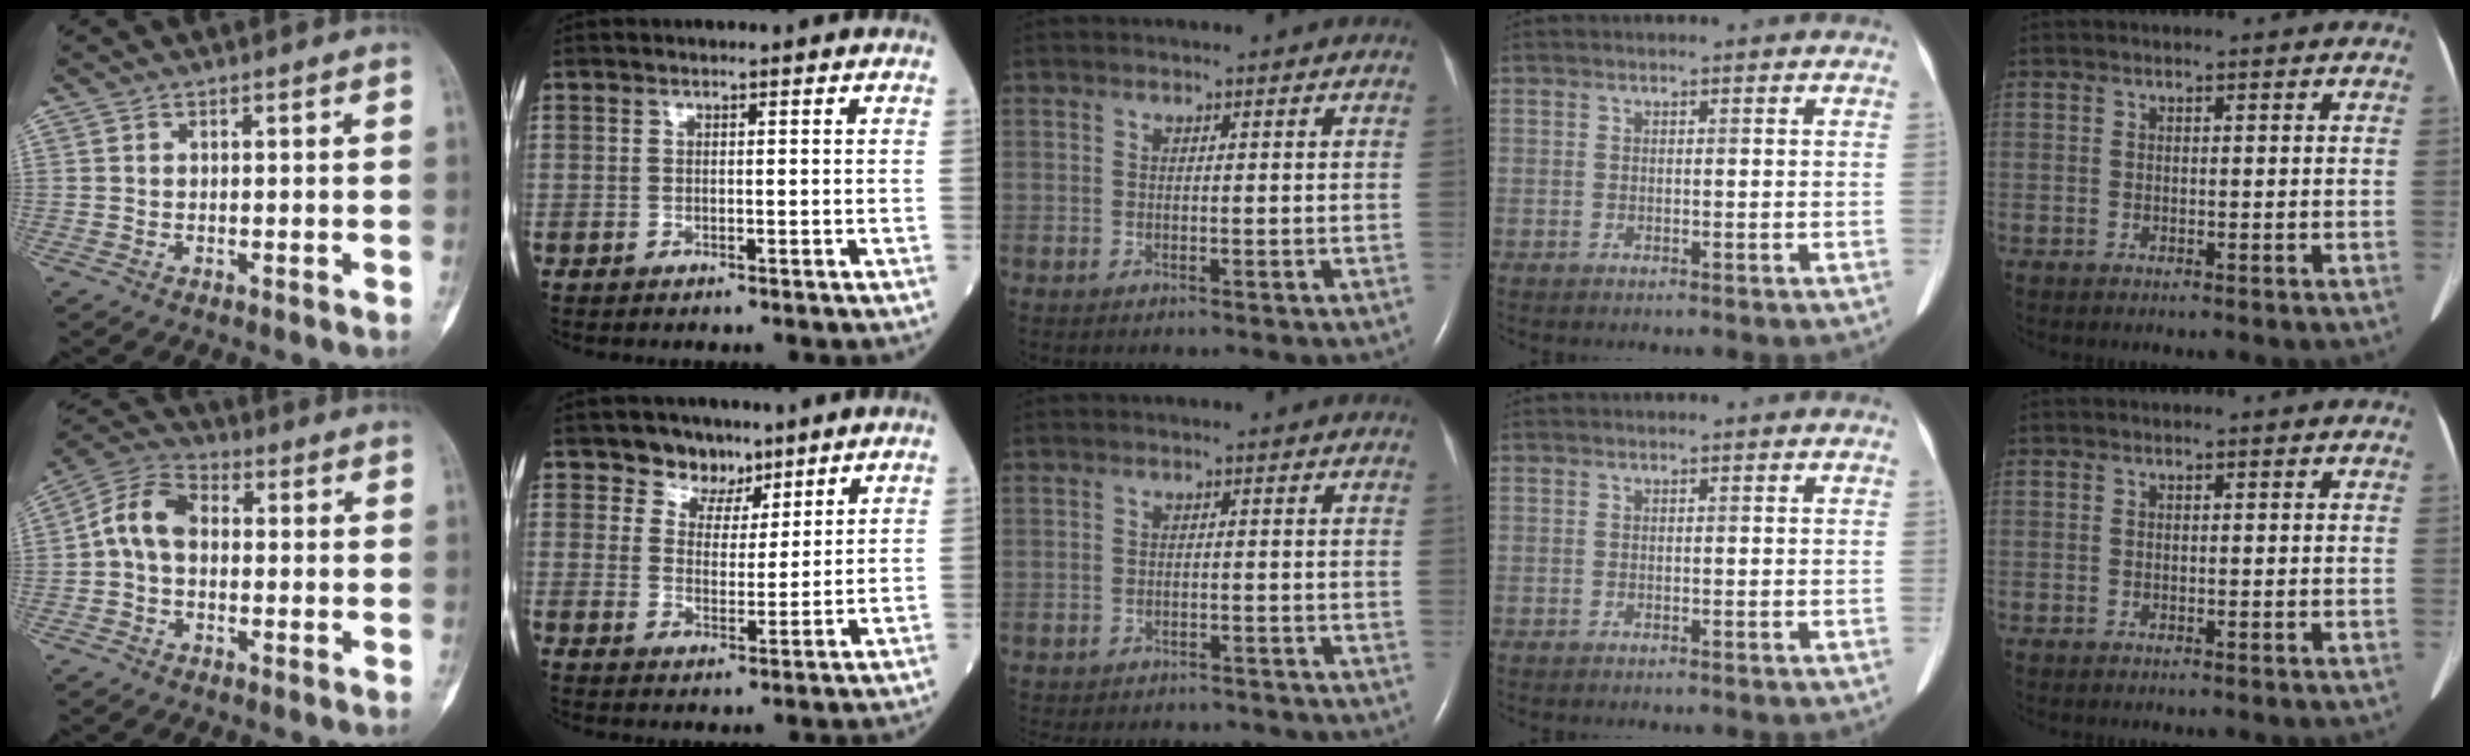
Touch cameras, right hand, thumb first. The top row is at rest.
{"thumb": {"total": 8.3, "force": [-0.2, 5.7, 6.0], "torque": [-0.104, 0.028, -0.018]}, "index": {"total": 5.7, "force": [4.2, 3.7, 0.7], "torque": [-0.007, 0.001, 0.073]}, "middle": {"total": 5.4, "force": [-5.0, 2.0, -0.1], "torque": [-0.001, 0.007, -0.057]}}